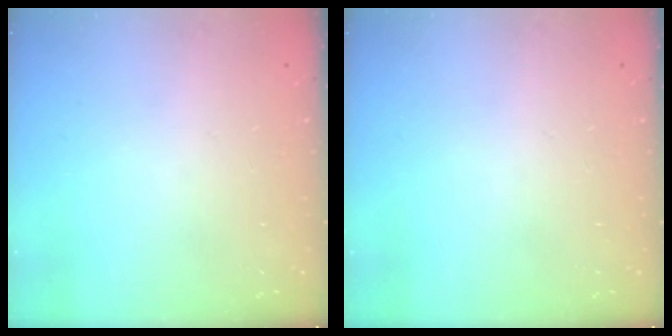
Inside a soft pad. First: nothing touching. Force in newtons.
{"total": 0.0}